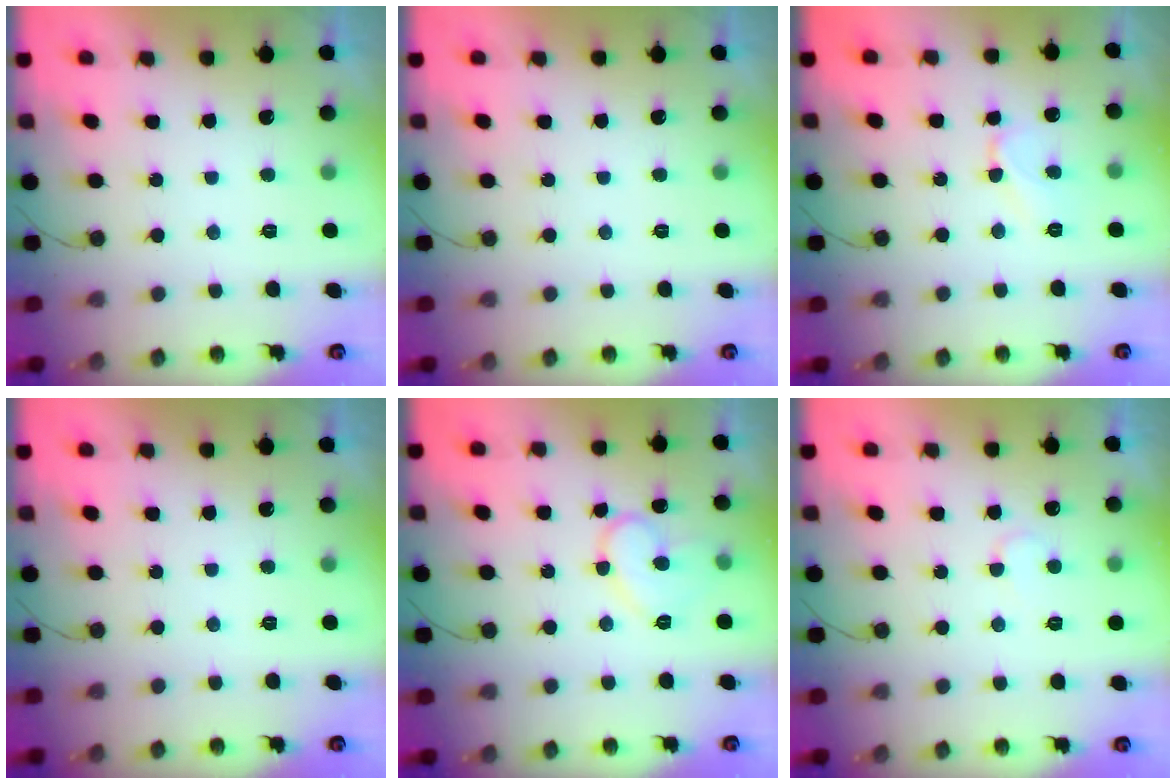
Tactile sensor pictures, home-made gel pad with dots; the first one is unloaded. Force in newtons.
{"total": 0.0}
{"total": 5.6, "press": 5.6, "slide": 0.3}
{"total": 0.0}
{"total": 10.9, "press": 10.9, "slide": 0.1}
{"total": 3.3, "press": 3.2, "slide": 0.3}